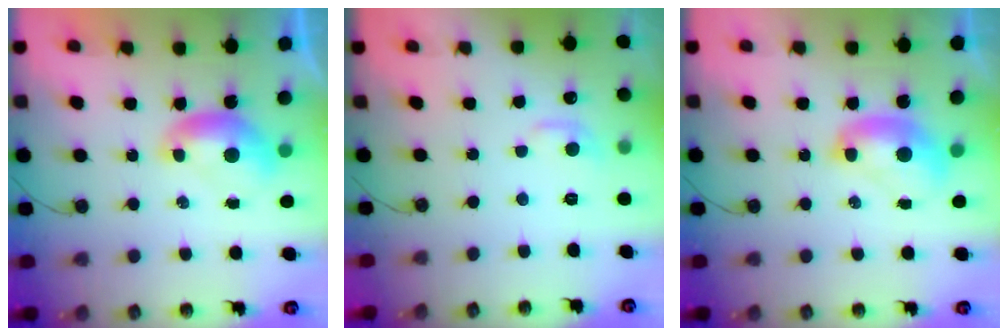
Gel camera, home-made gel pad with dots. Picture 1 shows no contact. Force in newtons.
{"total": 0.8, "press": 0.2, "slide": 0.8}
{"total": 2.3, "press": 2.3, "slide": 0.3}